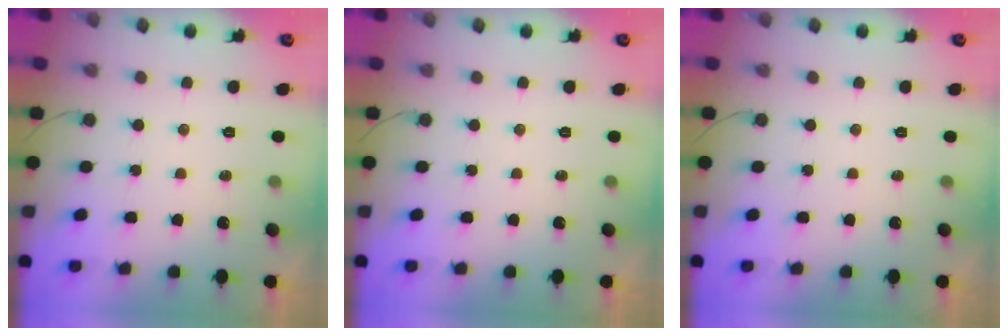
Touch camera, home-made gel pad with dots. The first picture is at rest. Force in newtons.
{"total": 0.0}
{"total": 0.0}